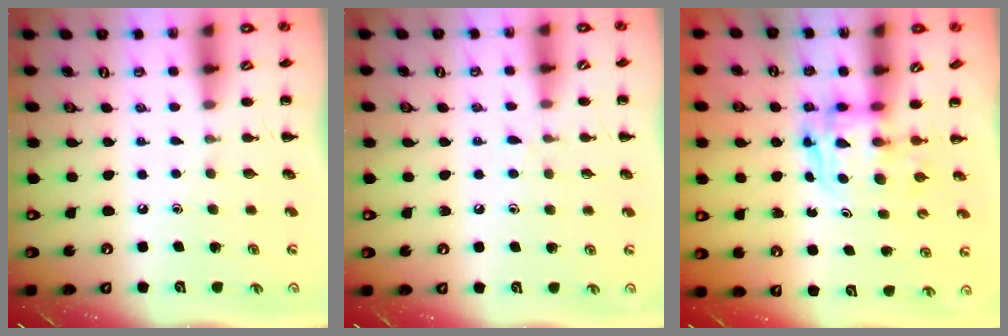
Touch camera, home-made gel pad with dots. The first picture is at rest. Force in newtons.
{"total": 4.6, "press": 4.2, "slide": 1.8}
{"total": 2.7, "press": 2.7, "slide": 0.2}